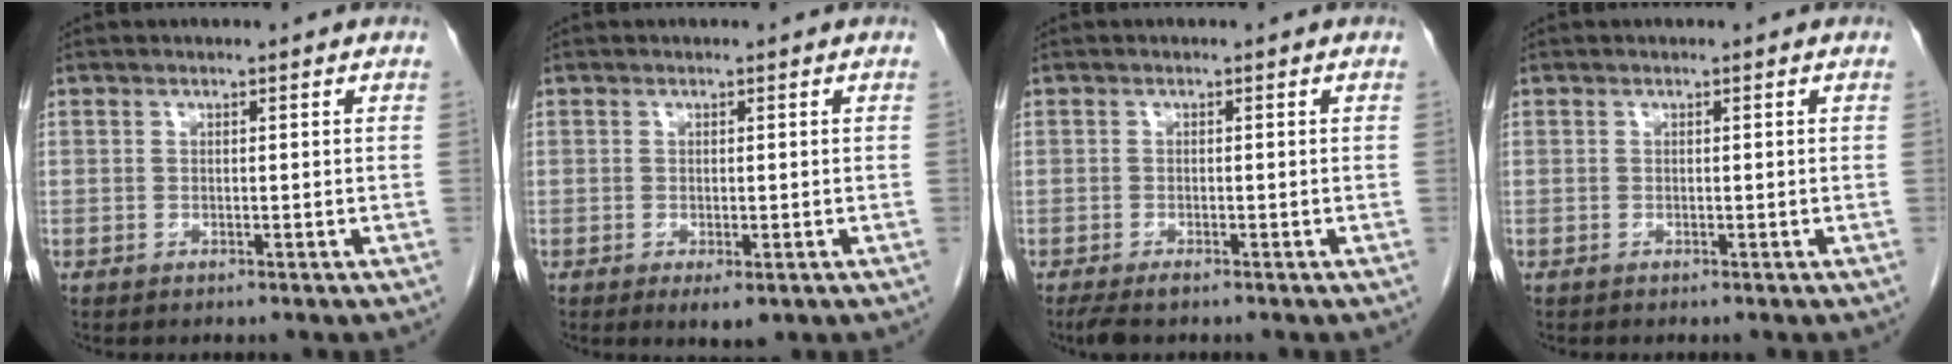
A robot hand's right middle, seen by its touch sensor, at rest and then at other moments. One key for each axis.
{"total": 2.3, "fx": -1.0, "fy": 0.9, "fz": 1.9, "tx": -0.026, "ty": -0.004, "tz": -0.009}
{"total": 2.6, "fx": -1.9, "fy": 0.6, "fz": 1.6, "tx": -0.032, "ty": -0.008, "tz": -0.032}
{"total": 0.0}